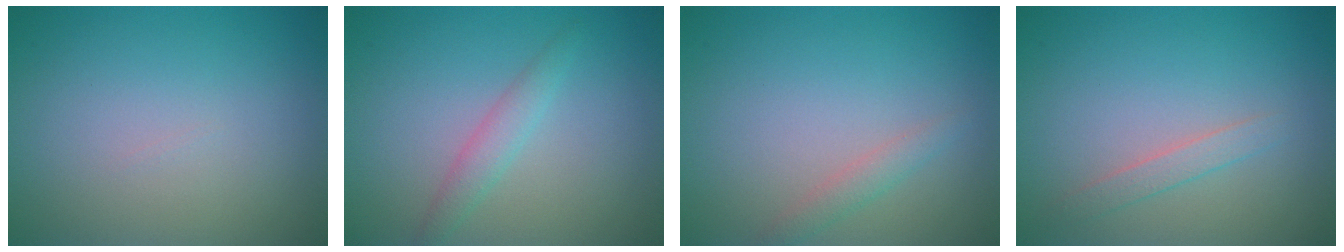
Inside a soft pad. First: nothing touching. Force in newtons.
{"total": 1.8, "press": 1.8, "slide": 0.1}
{"total": 1.3, "press": 1.3, "slide": 0.1}
{"total": 1.4, "press": 1.4, "slide": 0.0}